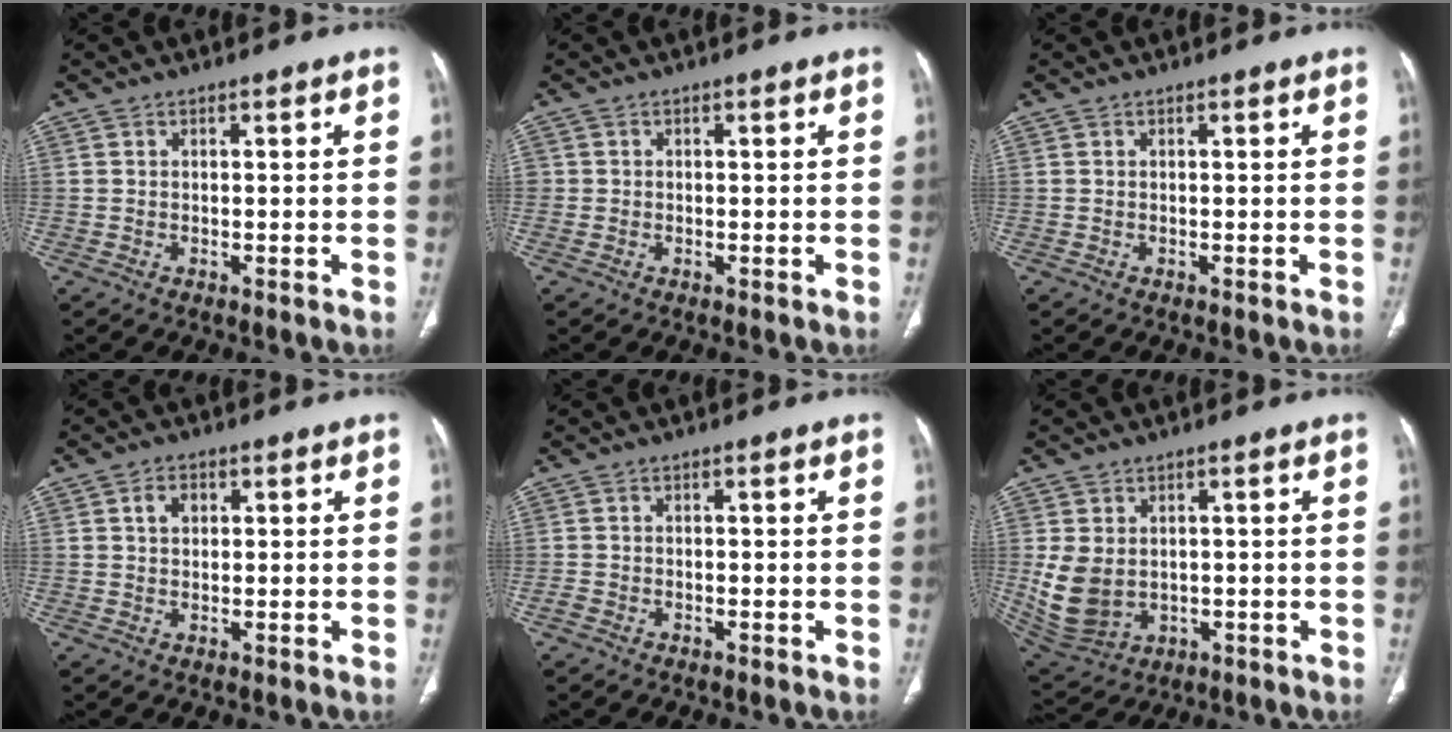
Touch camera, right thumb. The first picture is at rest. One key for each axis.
{"total": 0.7, "fx": -0.1, "fy": 0.7, "fz": 0.2, "tx": 0.003, "ty": 0.004, "tz": -0.001}
{"total": 0.0}
{"total": 2.9, "fx": 0.9, "fy": 2.1, "fz": 1.7, "tx": -0.021, "ty": 0.003, "tz": 0.014}
{"total": 0.8, "fx": -0.6, "fy": 0.5, "fz": 0.3, "tx": -0.009, "ty": 0.000, "tz": -0.014}
{"total": 9.1, "fx": 0.2, "fy": 7.0, "fz": 5.9, "tx": -0.112, "ty": -0.009, "tz": 0.032}